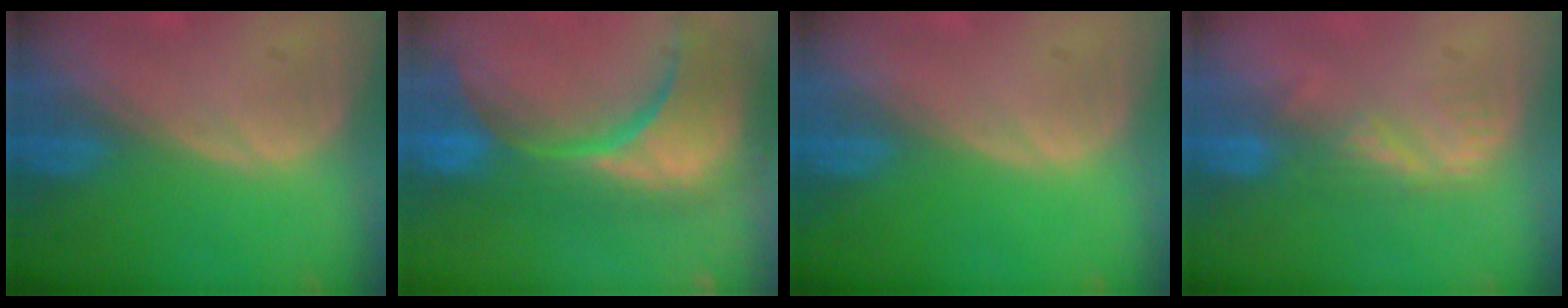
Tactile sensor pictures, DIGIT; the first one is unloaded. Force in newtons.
{"total": 15.3, "press": 12.1, "slide": 9.3}
{"total": 0.0}
{"total": 3.6, "press": 3.1, "slide": 1.8}